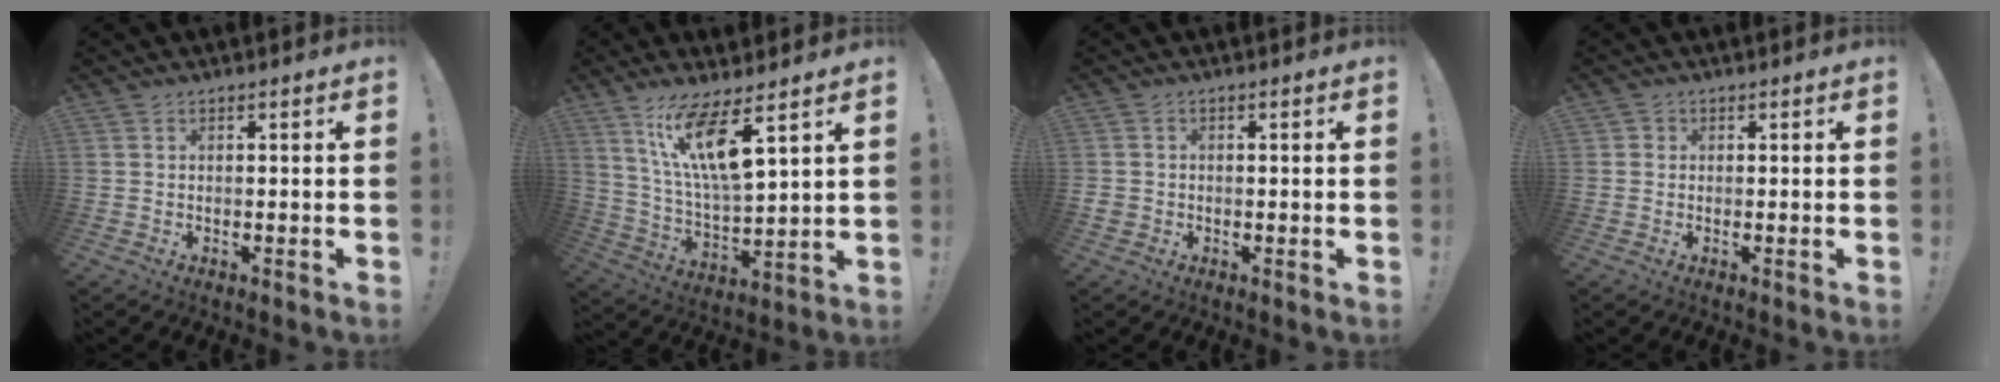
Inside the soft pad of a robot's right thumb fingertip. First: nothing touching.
{"total": 14.4, "force": [8.5, 3.1, 11.3], "torque": [-0.208, -0.042, 0.142]}
{"total": 1.9, "force": [-0.6, 1.6, 0.8], "torque": [-0.015, 0.006, -0.010]}
{"total": 0.8, "force": [0.0, 0.7, 0.0], "torque": [0.003, 0.003, 0.000]}